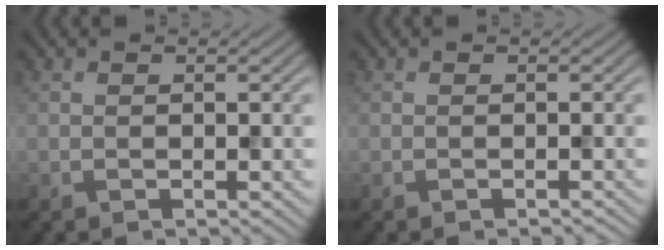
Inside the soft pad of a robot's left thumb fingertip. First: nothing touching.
{"total": 0.5, "force": [-0.5, -0.1, 0.1], "torque": [-0.001, 0.002, -0.007]}